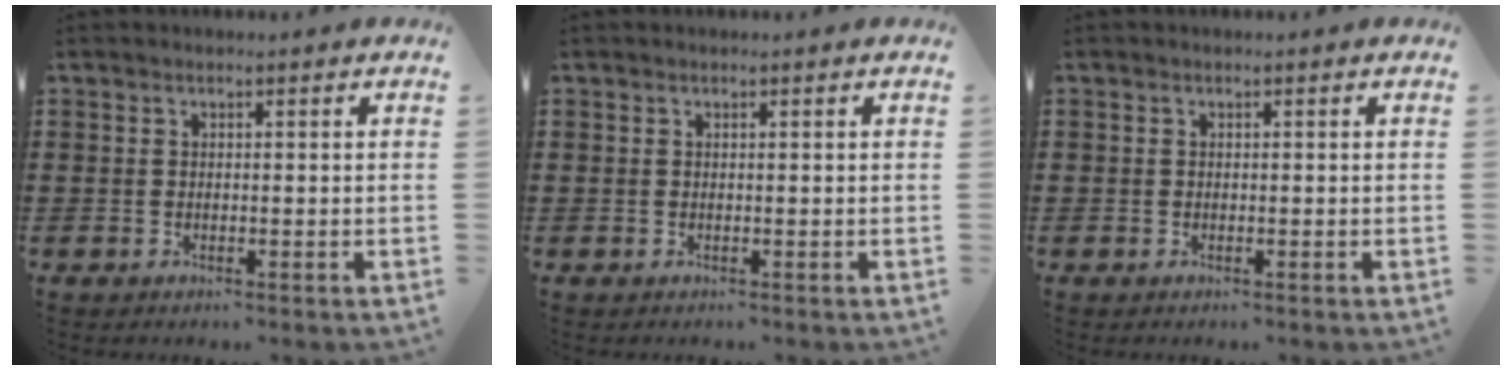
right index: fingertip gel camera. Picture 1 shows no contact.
{"total": 0.0}
{"total": 0.0}